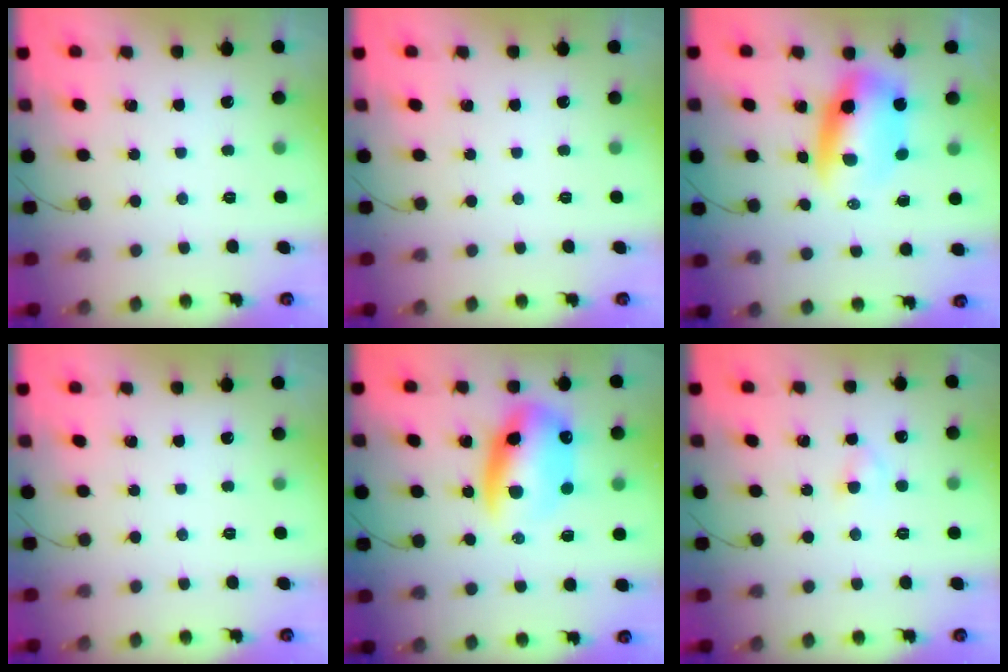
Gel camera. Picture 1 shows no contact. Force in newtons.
{"total": 0.0}
{"total": 8.6, "press": 8.3, "slide": 2.2}
{"total": 0.0}
{"total": 13.7, "press": 13.3, "slide": 3.5}
{"total": 2.7, "press": 2.6, "slide": 1.0}